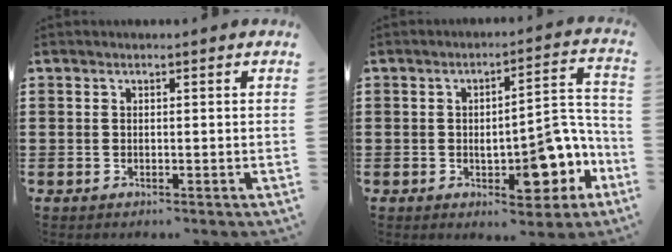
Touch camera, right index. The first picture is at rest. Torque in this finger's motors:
{"motor_torque": [1.10, -1.04, 0.29, 0.07]}